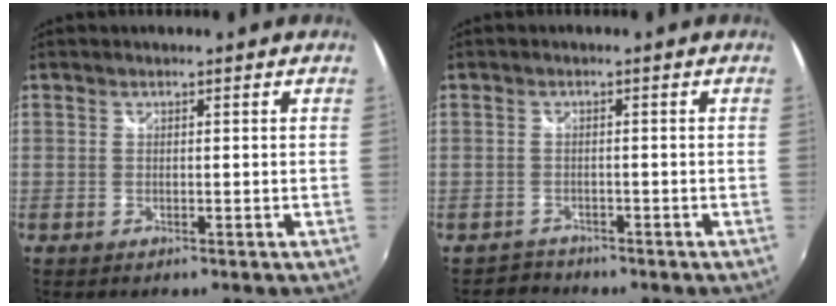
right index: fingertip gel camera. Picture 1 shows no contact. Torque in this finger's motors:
{"motor_torque": [-2.13, 0.00, -0.76, -0.21]}